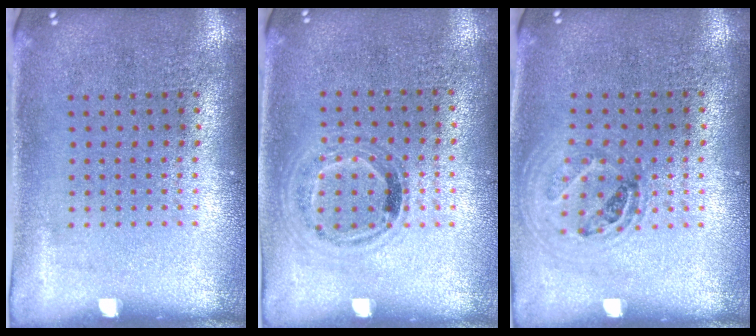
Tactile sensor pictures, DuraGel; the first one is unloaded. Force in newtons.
{"total": 0.9, "press": 0.7, "slide": 0.5}
{"total": 1.1, "press": 1.0, "slide": 0.4}